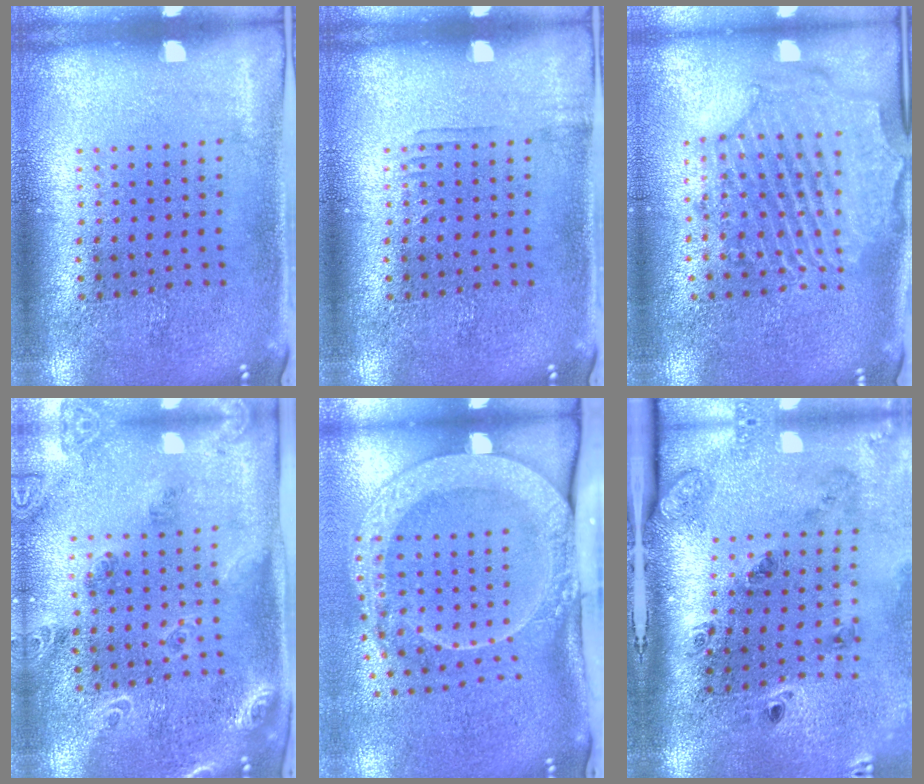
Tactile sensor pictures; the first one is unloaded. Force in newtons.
{"total": 0.6, "press": 0.6, "slide": 0.2}
{"total": 2.3, "press": 2.2, "slide": 0.8}
{"total": 1.8, "press": 1.7, "slide": 0.4}
{"total": 3.0, "press": 2.1, "slide": 2.1}
{"total": 2.0, "press": 1.6, "slide": 1.3}